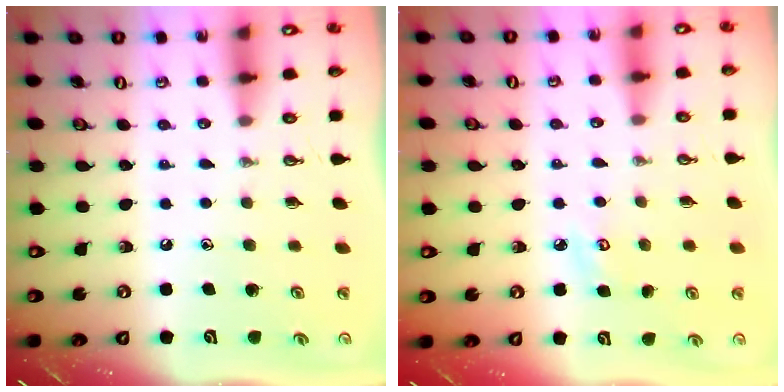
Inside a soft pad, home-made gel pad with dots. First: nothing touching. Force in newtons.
{"total": 4.4, "press": 4.4, "slide": 0.4}